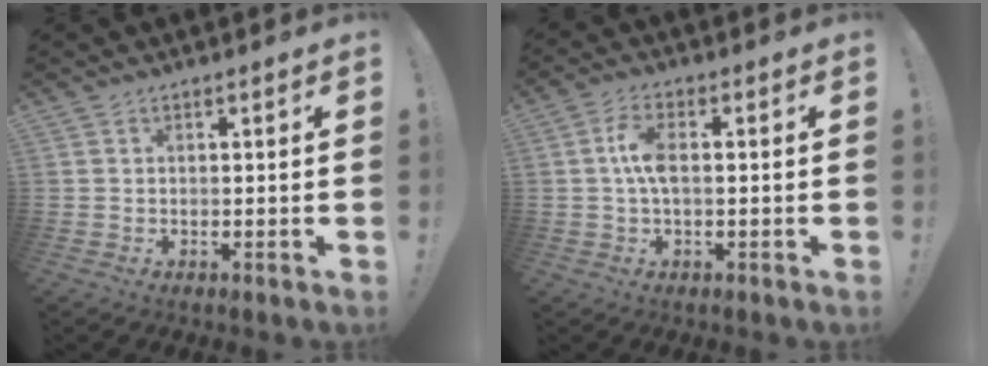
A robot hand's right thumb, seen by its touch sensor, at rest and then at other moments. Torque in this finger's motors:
{"motor_torque": [1.03, 1.13, 0.93, -0.85, 0.09]}